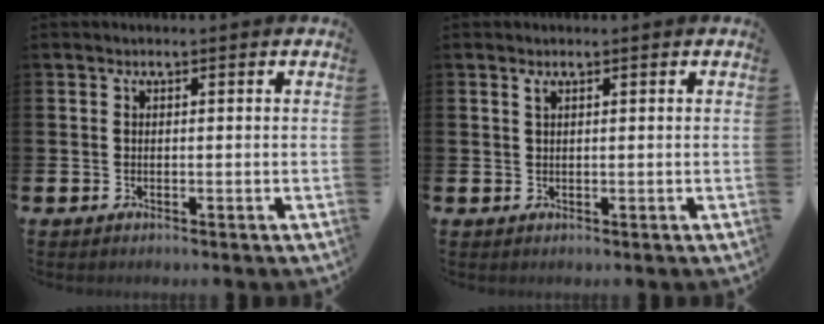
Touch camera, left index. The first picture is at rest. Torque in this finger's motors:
{"motor_torque": [0.17, -0.06, 0.03, 0.04]}